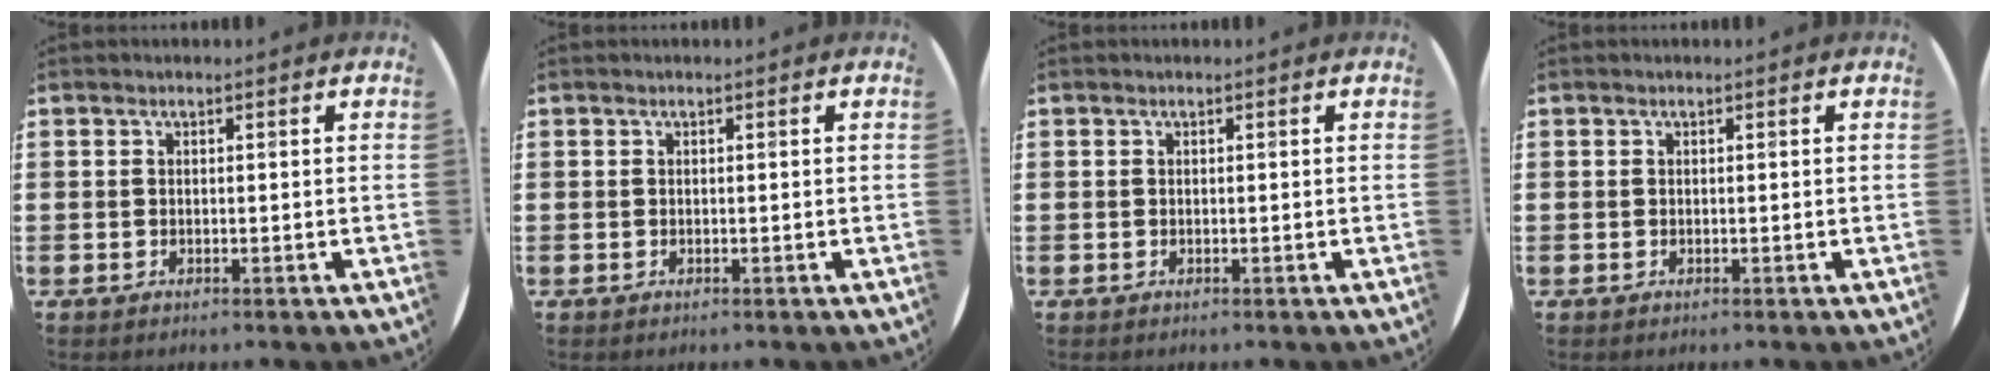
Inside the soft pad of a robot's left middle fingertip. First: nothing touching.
{"total": 0.0}
{"total": 0.0}
{"total": 0.0}